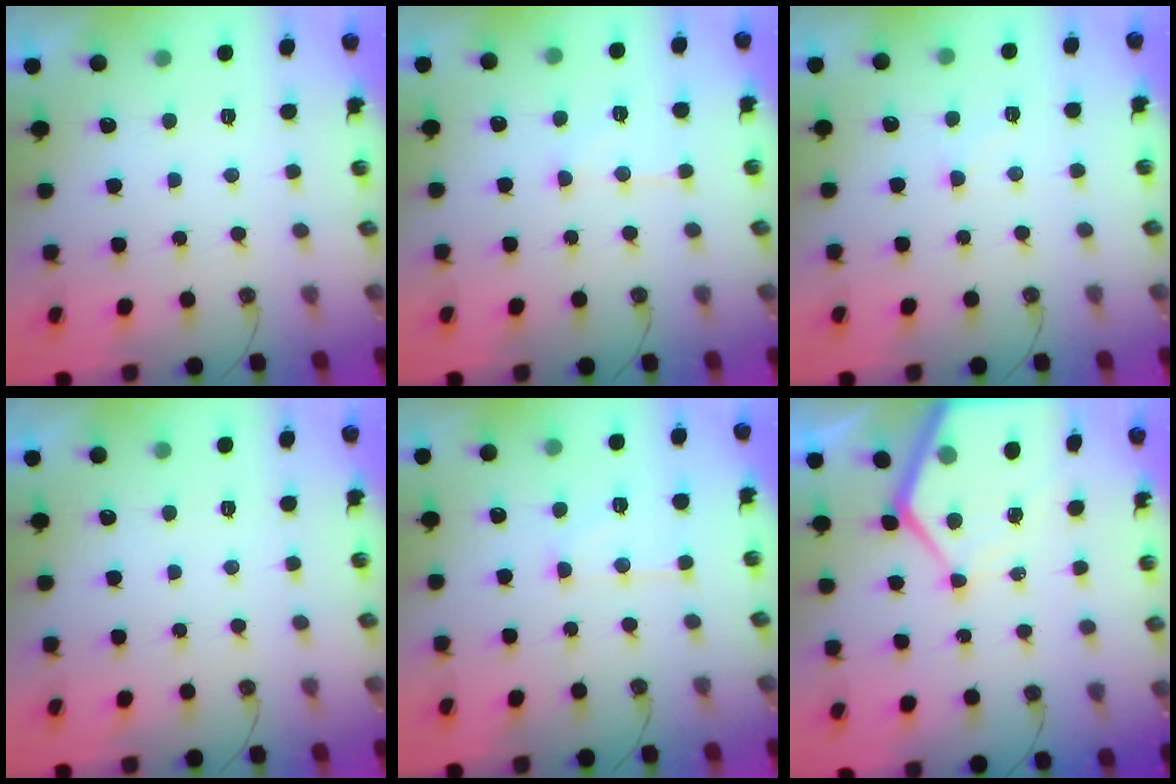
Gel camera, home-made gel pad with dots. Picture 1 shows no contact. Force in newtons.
{"total": 7.2, "press": 7.2, "slide": 0.6}
{"total": 6.3, "press": 6.3, "slide": 0.6}
{"total": 0.0}
{"total": 8.0, "press": 7.9, "slide": 0.6}
{"total": 11.9, "press": 11.8, "slide": 1.2}